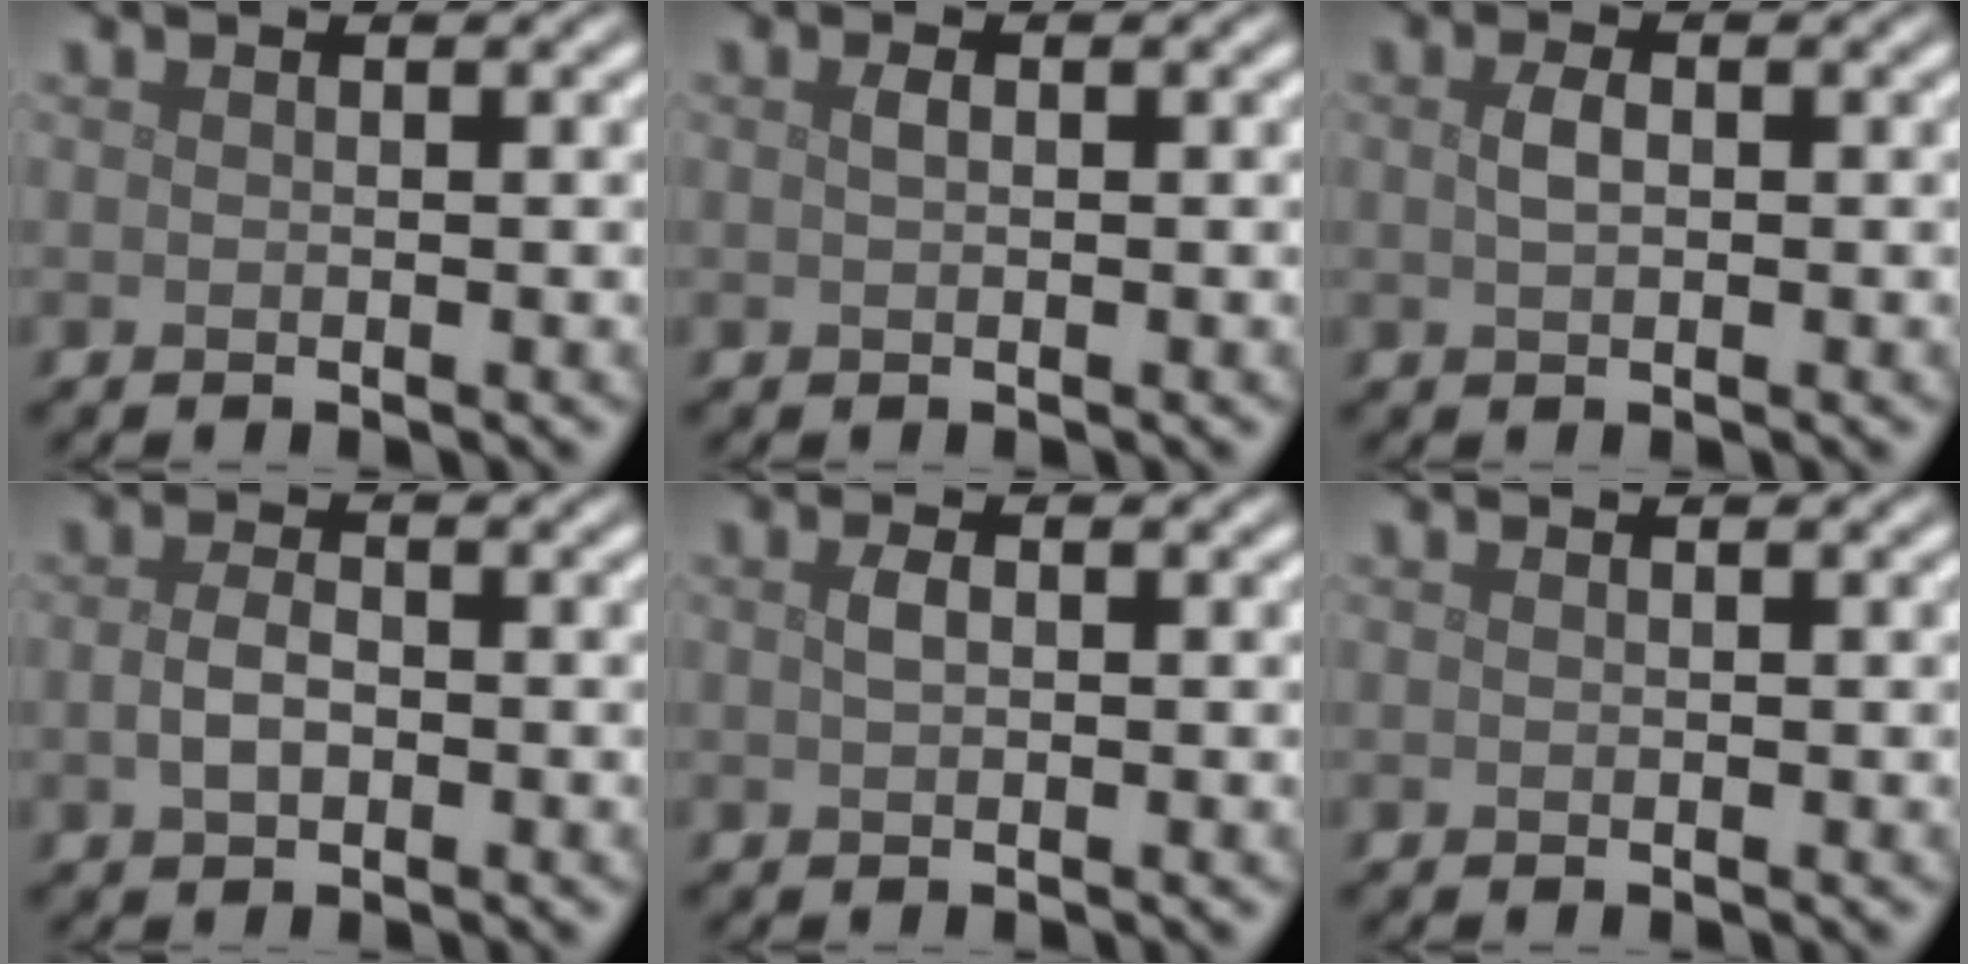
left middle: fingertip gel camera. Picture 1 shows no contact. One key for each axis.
{"total": 0.7, "fx": 0.2, "fy": 0.3, "fz": 0.6, "tx": -0.014, "ty": 0.002, "tz": 0.003}
{"total": 1.5, "fx": 0.2, "fy": 0.8, "fz": 1.2, "tx": -0.029, "ty": 0.001, "tz": 0.004}
{"total": 2.2, "fx": -0.4, "fy": 1.3, "fz": 1.7, "tx": -0.037, "ty": 0.000, "tz": -0.008}
{"total": 1.1, "fx": 0.2, "fy": 0.6, "fz": 0.9, "tx": -0.021, "ty": 0.002, "tz": 0.003}
{"total": 0.0}